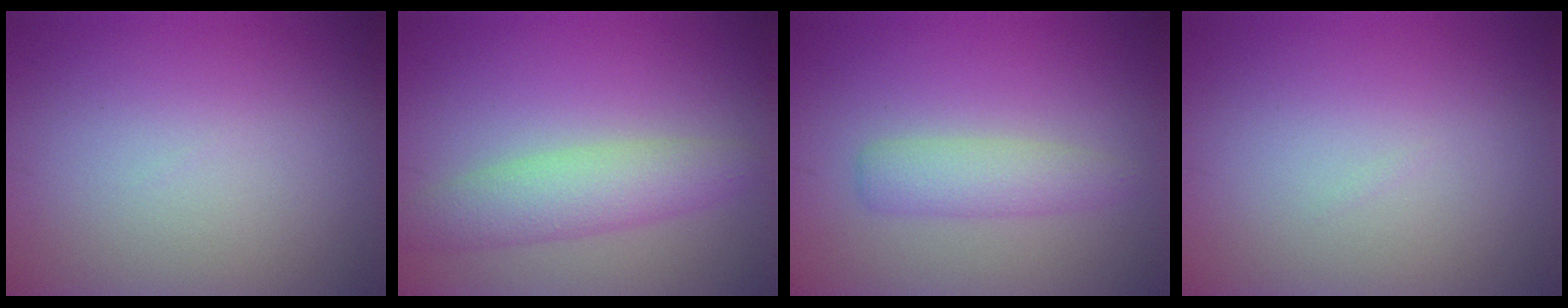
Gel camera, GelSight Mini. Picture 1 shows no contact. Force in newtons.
{"total": 4.0, "press": 4.0, "slide": 0.1}
{"total": 2.5, "press": 2.5, "slide": 0.0}
{"total": 0.0}